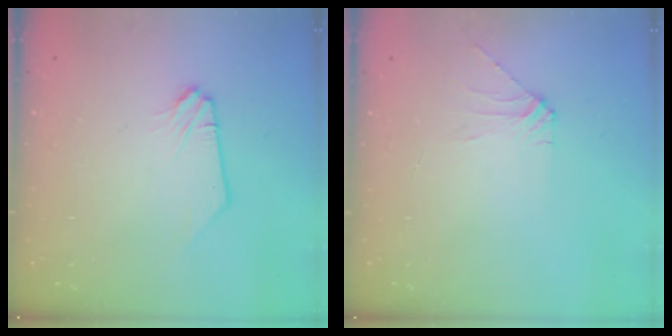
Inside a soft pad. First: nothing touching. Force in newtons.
{"total": 3.9, "press": 3.8, "slide": 0.8}